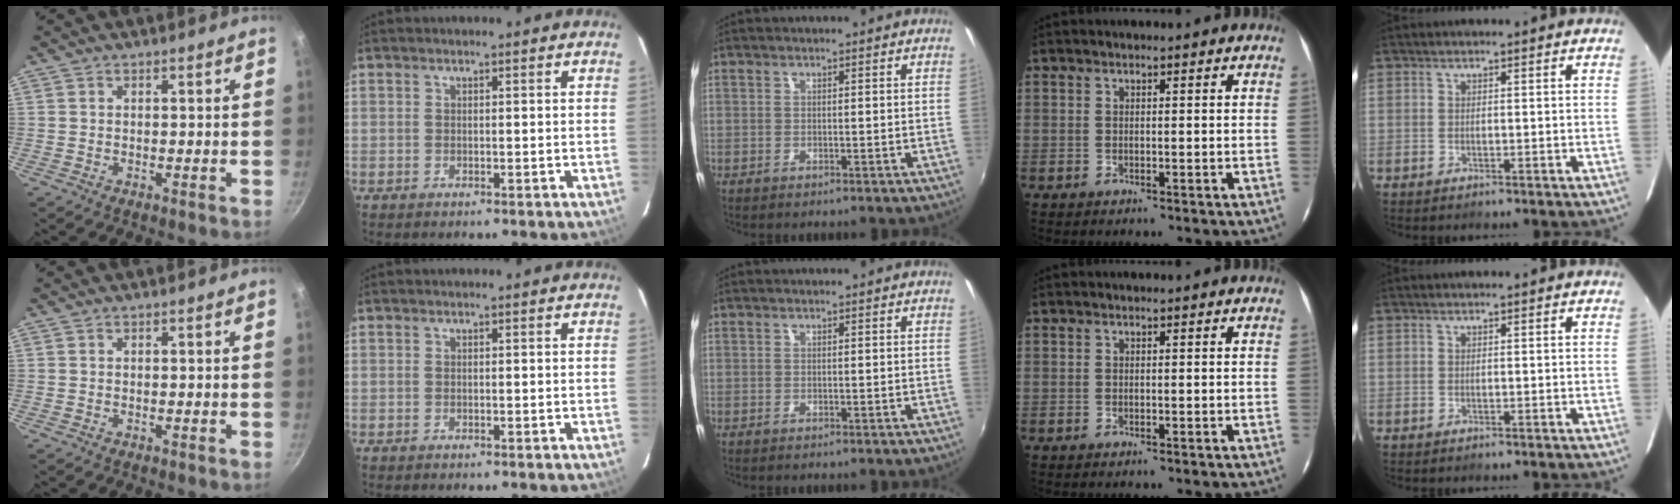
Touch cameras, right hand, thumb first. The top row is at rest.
{}